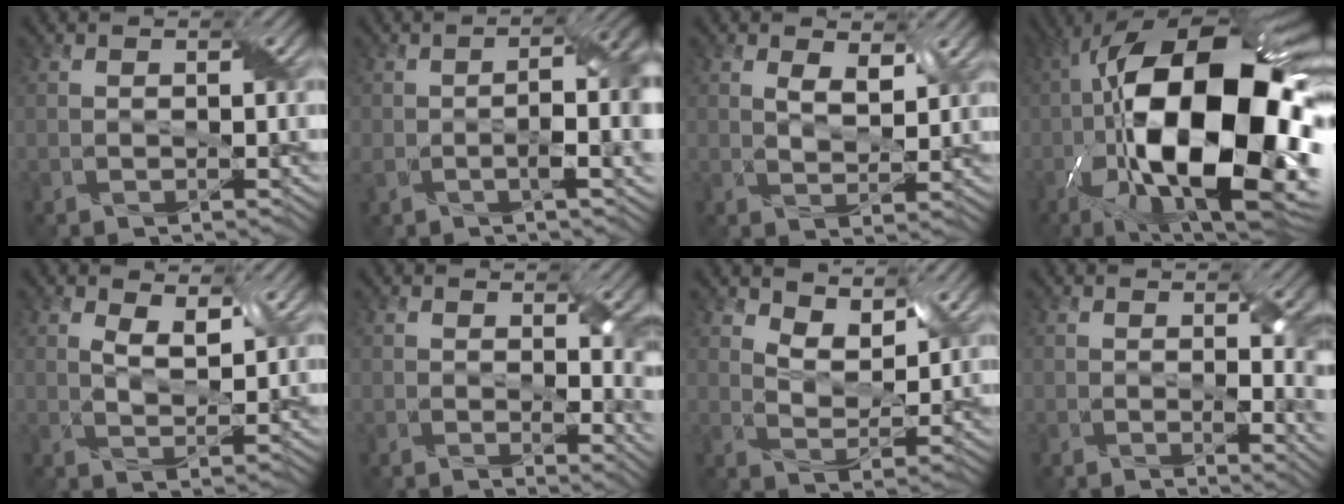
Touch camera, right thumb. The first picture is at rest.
{"total": 8.7, "force": [-1.8, 3.1, 7.9], "torque": [-0.145, -0.014, -0.032]}
{"total": 4.0, "force": [2.0, 1.9, 2.8], "torque": [-0.061, -0.006, 0.038]}
{"total": 22.7, "force": [-2.9, 10.7, 19.8], "torque": [-0.378, 0.009, -0.059]}
{"total": 4.9, "force": [2.5, 2.2, 3.6], "torque": [-0.074, -0.008, 0.045]}
{"total": 5.4, "force": [1.3, 2.5, 4.6], "torque": [-0.061, -0.014, 0.030]}
{"total": 6.6, "force": [4.6, 2.9, 3.6], "torque": [-0.074, -0.005, 0.078]}
{"total": 5.4, "force": [0.5, 1.9, 5.0], "torque": [-0.068, -0.008, 0.016]}